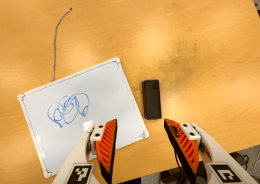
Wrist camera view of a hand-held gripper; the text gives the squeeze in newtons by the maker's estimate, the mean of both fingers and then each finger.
{"total": 0.0}